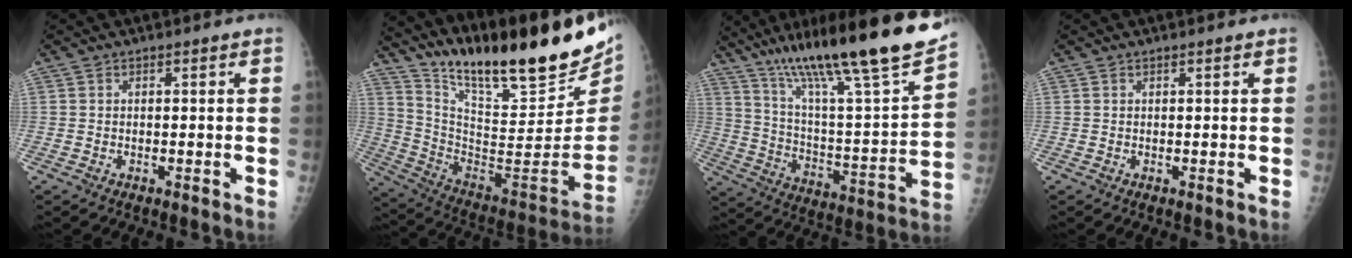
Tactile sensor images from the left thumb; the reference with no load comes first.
{"total": 30.3, "force": [22.5, 7.3, 18.9], "torque": [-0.265, -0.114, 0.352]}
{"total": 27.3, "force": [20.9, 2.4, 17.3], "torque": [-0.262, -0.083, 0.337]}
{"total": 0.6, "force": [0.6, 0.1, 0.2], "torque": [-0.005, 0.001, 0.009]}